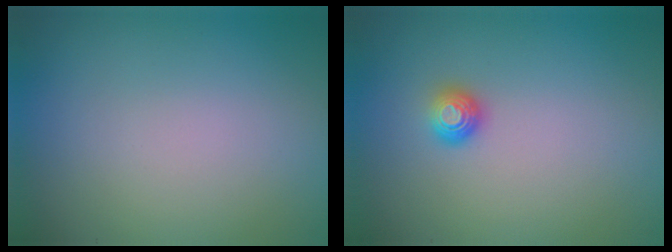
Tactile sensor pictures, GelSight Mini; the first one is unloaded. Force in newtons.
{"total": 1.3, "press": 1.0, "slide": 0.8}